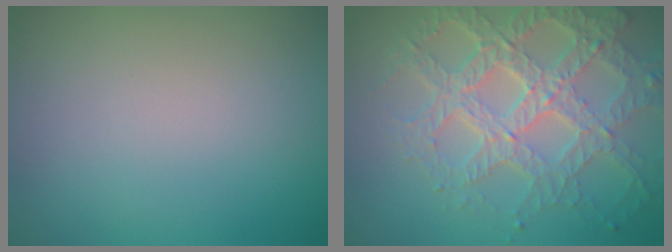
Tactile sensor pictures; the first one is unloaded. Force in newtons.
{"total": 7.8, "press": 5.6, "slide": 5.5}